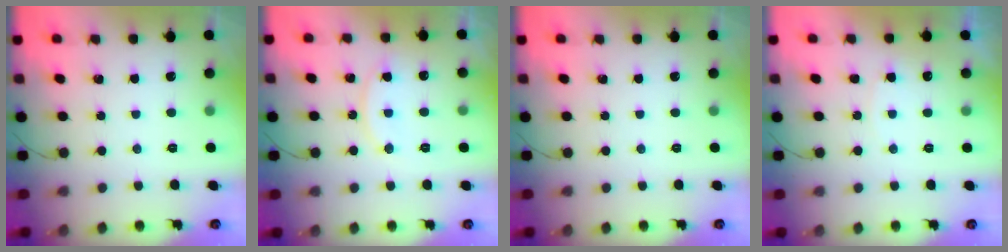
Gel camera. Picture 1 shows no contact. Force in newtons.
{"total": 9.4, "press": 9.4, "slide": 0.7}
{"total": 0.0}
{"total": 4.7, "press": 4.7, "slide": 0.4}